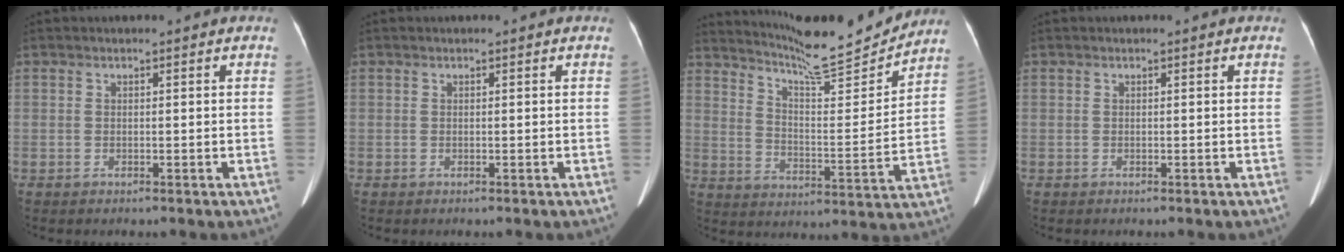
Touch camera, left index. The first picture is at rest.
{"total": 0.0}
{"total": 14.5, "force": [13.8, -0.1, 4.6], "torque": [-0.083, -0.030, 0.208]}
{"total": 0.0}